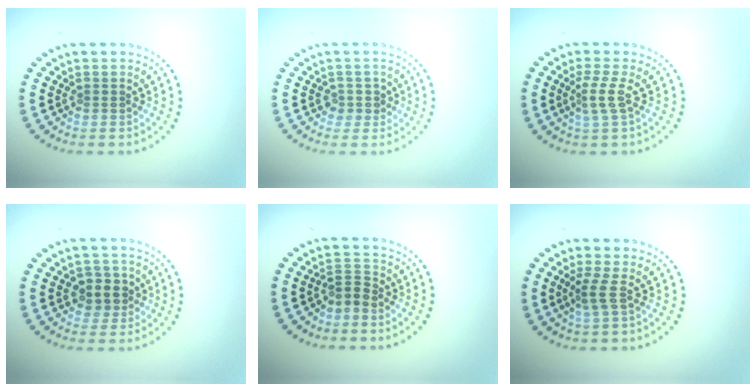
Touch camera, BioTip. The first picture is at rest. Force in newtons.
{"total": 1.5, "press": 1.3, "slide": 0.8}
{"total": 2.1, "press": 1.5, "slide": 1.5}
{"total": 2.5, "press": 2.3, "slide": 0.9}
{"total": 1.8, "press": 1.3, "slide": 1.3}
{"total": 1.9, "press": 1.2, "slide": 1.4}